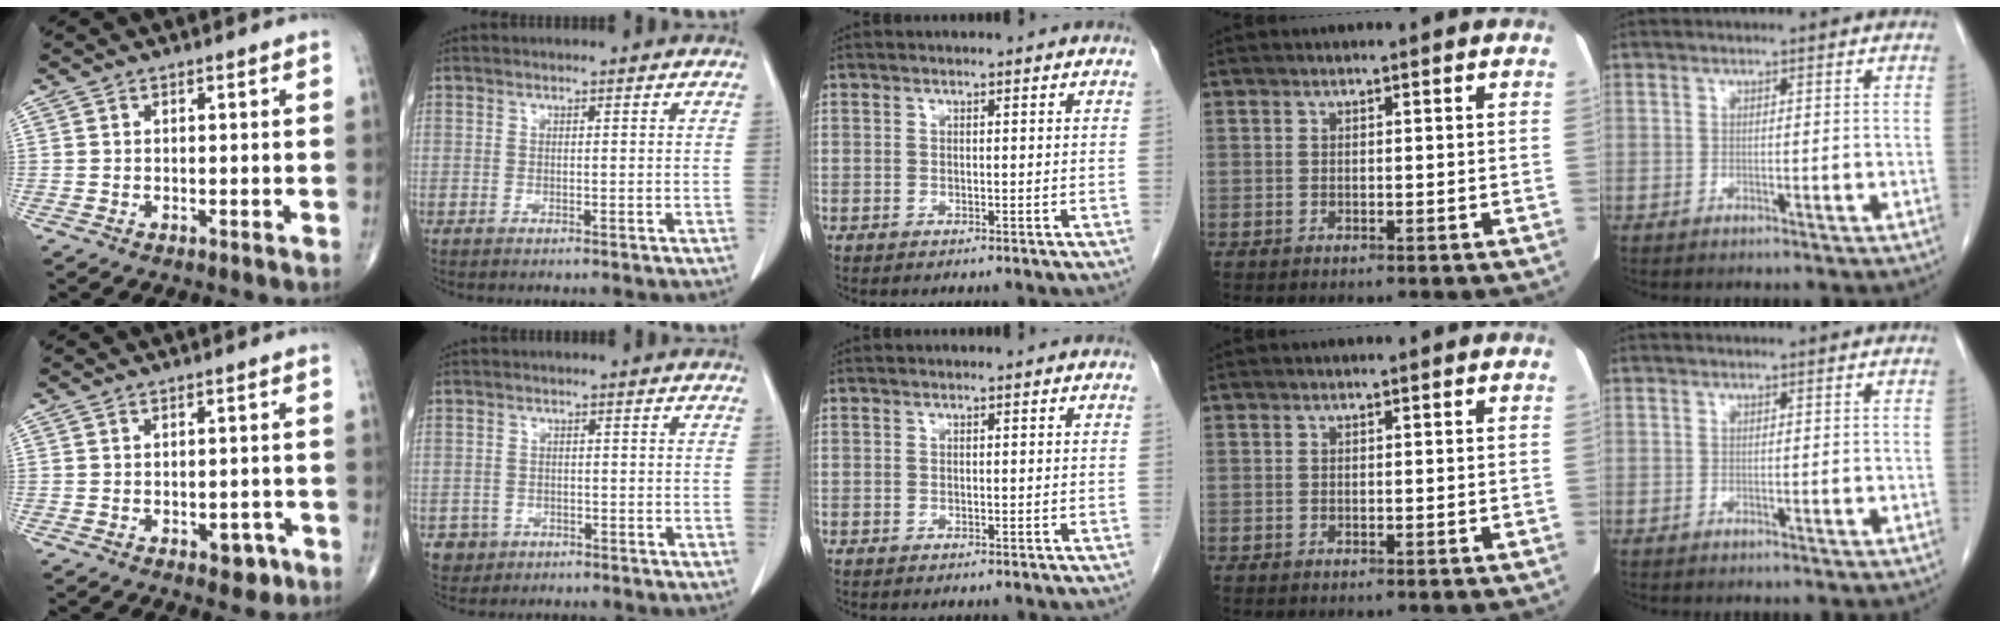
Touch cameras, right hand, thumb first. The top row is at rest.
{"thumb": {"total": 3.3, "force": [-1.6, 2.0, 2.1], "torque": [-0.008, 0.009, -0.017]}, "index": {"total": 3.0, "force": [-1.4, 2.6, 0.0], "torque": [0.004, 0.011, -0.021]}}